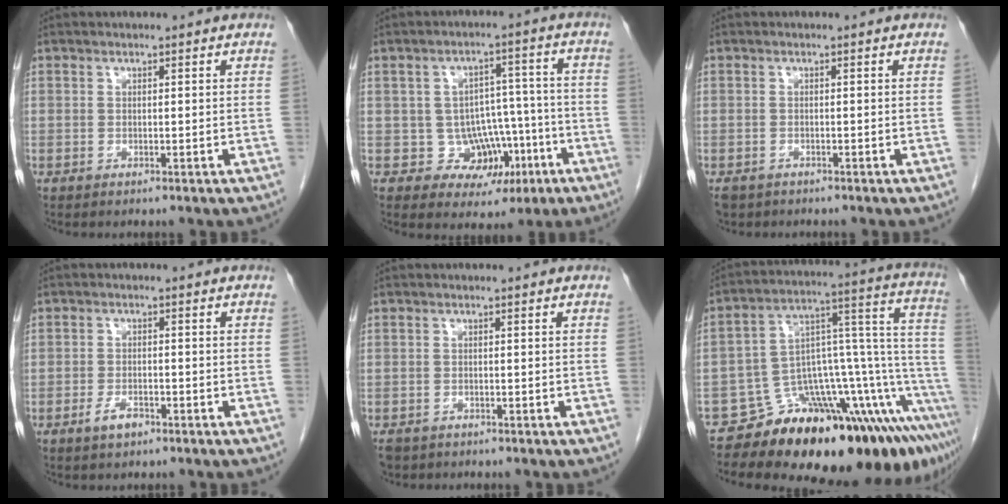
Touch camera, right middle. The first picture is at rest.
{"total": 8.4, "force": [-2.9, 7.4, 2.8], "torque": [-0.018, 0.038, -0.027]}
{"total": 2.1, "force": [-1.7, 1.2, 0.3], "torque": [-0.014, -0.001, -0.026]}
{"total": 2.8, "force": [-1.7, 1.2, 1.8], "torque": [-0.036, 0.002, -0.029]}
{"total": 3.2, "force": [-2.6, 1.9, 0.6], "torque": [-0.015, -0.001, -0.040]}
{"total": 26.2, "force": [-18.3, 5.2, 18.0], "torque": [-0.123, 0.035, -0.261]}